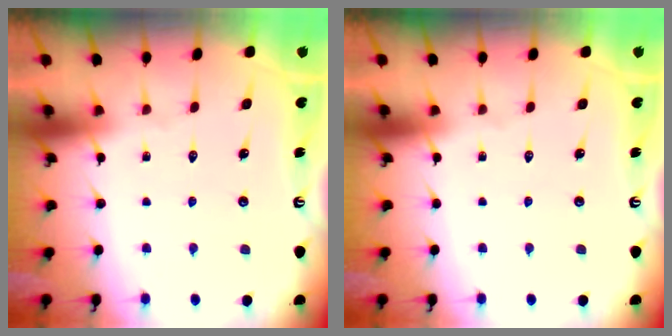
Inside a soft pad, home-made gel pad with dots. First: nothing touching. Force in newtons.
{"total": 0.0}